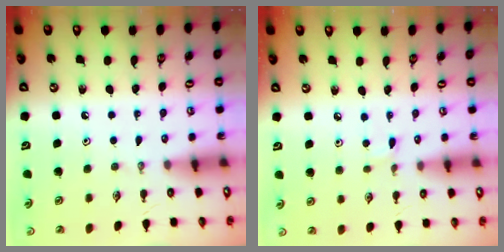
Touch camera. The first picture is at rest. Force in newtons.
{"total": 1.9, "press": 1.9, "slide": 0.2}